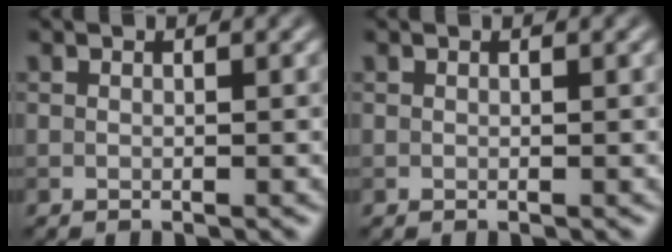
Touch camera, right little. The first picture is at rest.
{"total": 0.0}